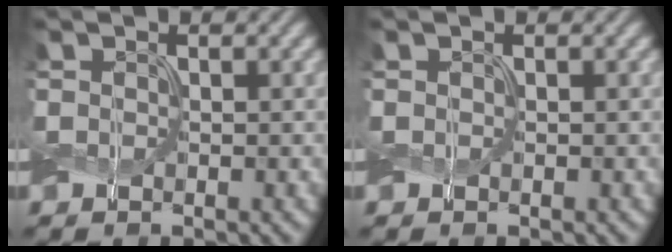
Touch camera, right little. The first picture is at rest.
{"total": 0.0}